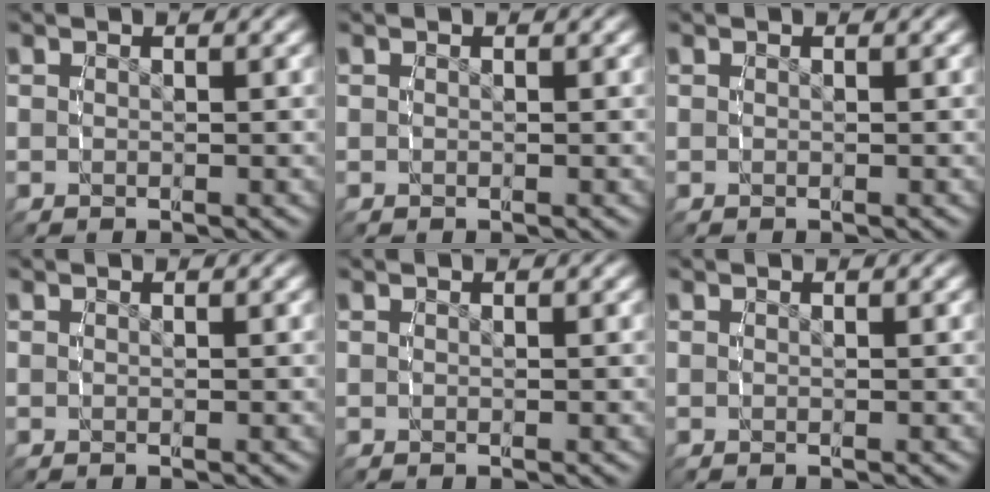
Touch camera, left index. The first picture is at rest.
{"total": 0.0}
{"total": 0.0}
{"total": 0.0}
{"total": 0.0}
{"total": 0.0}